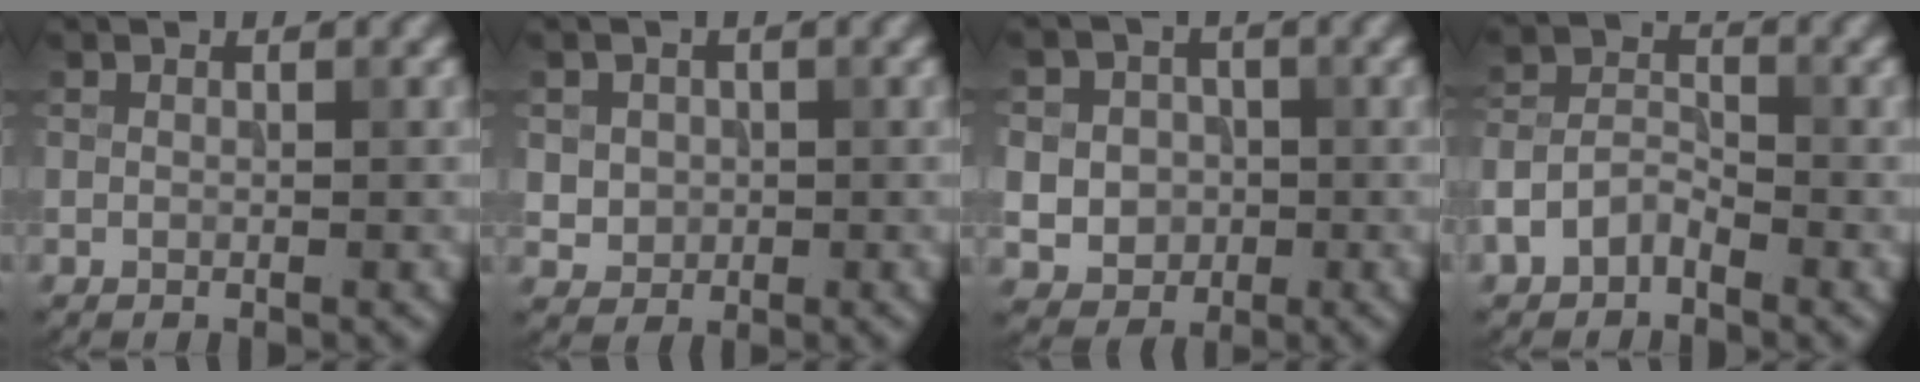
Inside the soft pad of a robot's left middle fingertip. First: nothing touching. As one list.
[{"total": 2.1, "force": [0.1, 2.0, 0.7], "torque": [-0.011, -0.003, 0.014]}, {"total": 5.8, "force": [0.0, 5.3, 2.3], "torque": [-0.040, 0.019, -0.015]}, {"total": 3.0, "force": [-1.9, 1.8, 1.5], "torque": [-0.033, 0.010, -0.043]}]